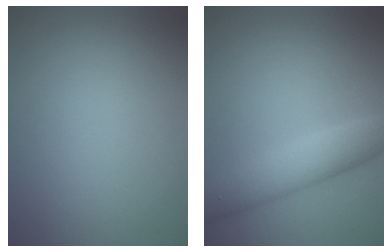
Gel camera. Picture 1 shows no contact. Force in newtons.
{"total": 5.1, "press": 5.1, "slide": 0.1}